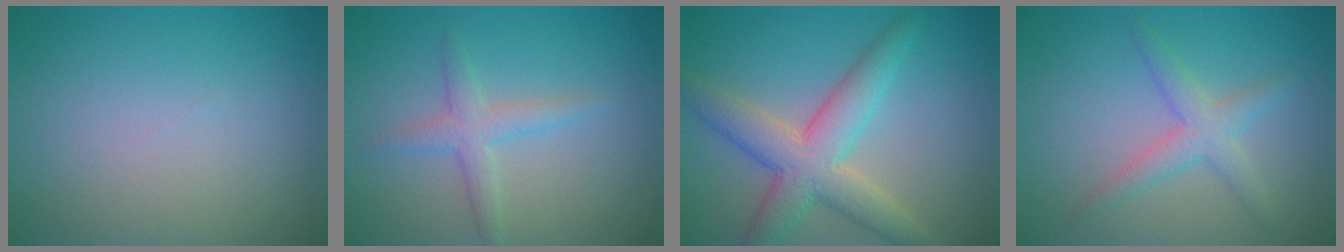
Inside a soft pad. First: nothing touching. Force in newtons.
{"total": 2.4, "press": 2.4, "slide": 0.0}
{"total": 5.9, "press": 5.9, "slide": 0.2}
{"total": 2.8, "press": 2.8, "slide": 0.2}